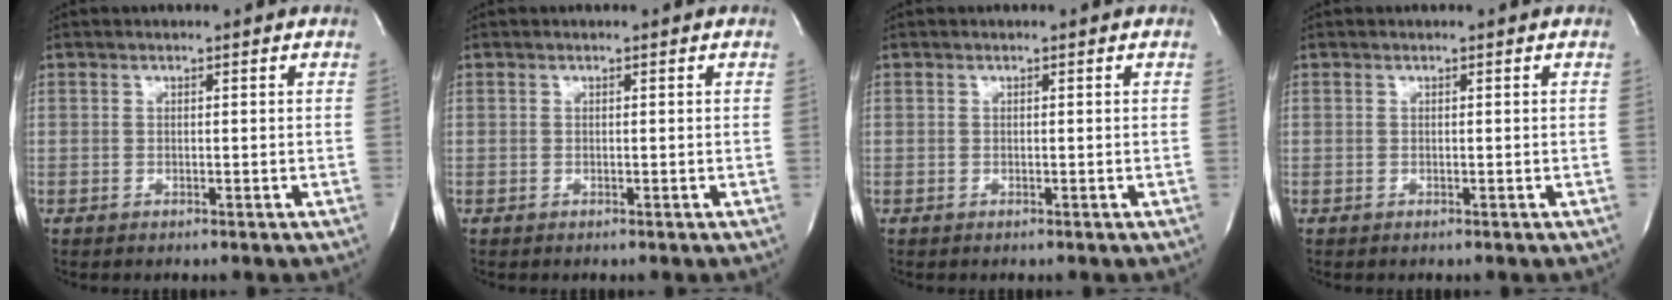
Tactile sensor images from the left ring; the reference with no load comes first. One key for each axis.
{"total": 0.0}
{"total": 0.0}
{"total": 0.0}